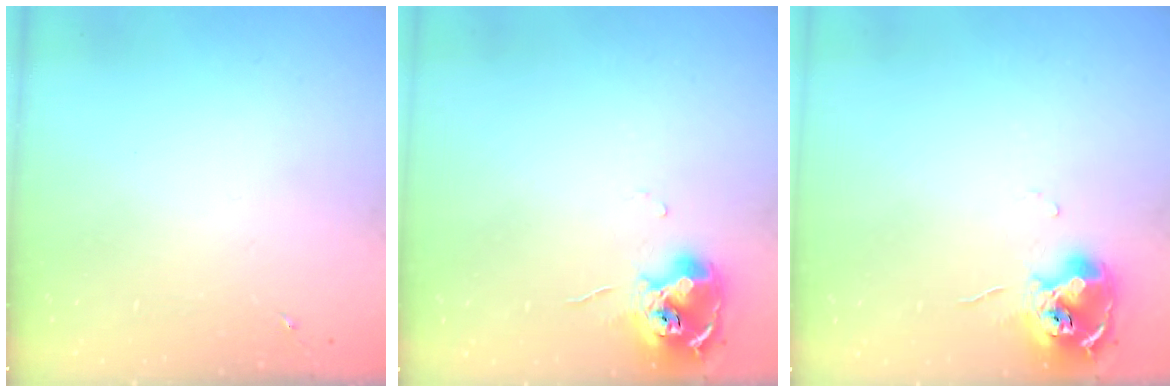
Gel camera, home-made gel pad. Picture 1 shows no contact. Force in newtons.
{"total": 11.7, "press": 11.6, "slide": 1.0}
{"total": 11.7, "press": 11.6, "slide": 1.0}